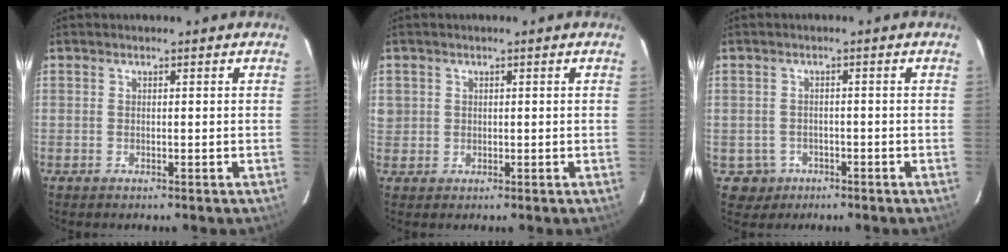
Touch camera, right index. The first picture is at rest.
{"total": 2.2, "force": [0.6, 2.1, 0.4], "torque": [-0.001, 0.007, 0.012]}
{"total": 3.4, "force": [-1.3, 3.2, -0.2], "torque": [0.005, 0.011, -0.014]}